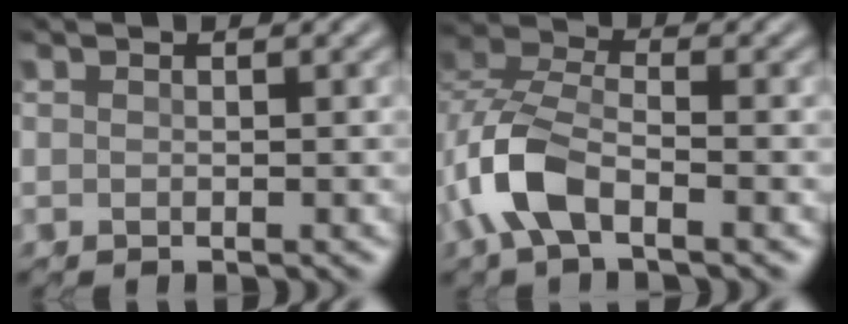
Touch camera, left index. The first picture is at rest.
{"total": 5.4, "force": [-2.9, 2.1, 4.0], "torque": [-0.101, 0.005, -0.066]}